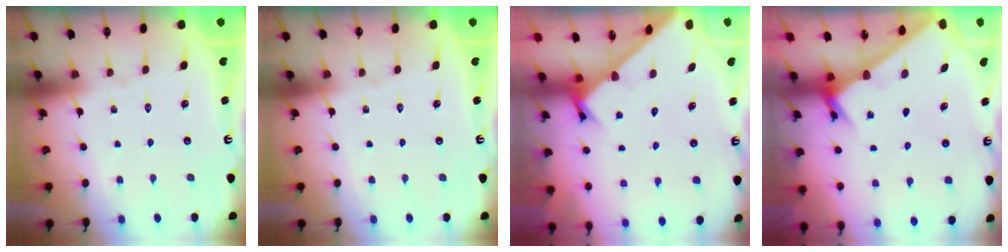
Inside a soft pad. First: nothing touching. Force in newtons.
{"total": 0.0}
{"total": 2.3, "press": 2.3, "slide": 0.0}
{"total": 2.3, "press": 2.3, "slide": 0.3}